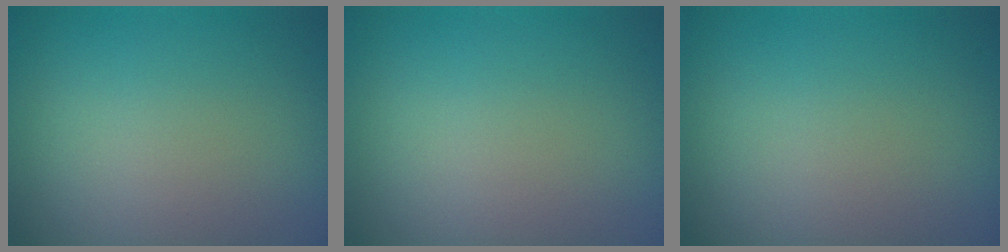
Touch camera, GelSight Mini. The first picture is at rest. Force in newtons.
{"total": 0.0}
{"total": 0.0}